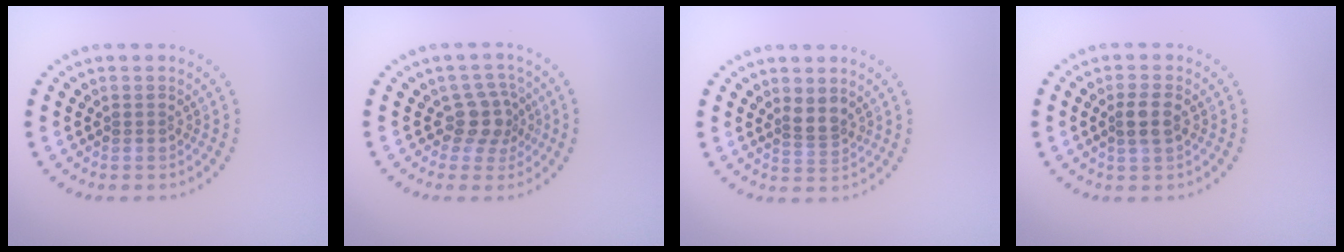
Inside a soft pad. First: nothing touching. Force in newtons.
{"total": 2.9, "press": 2.3, "slide": 1.8}
{"total": 1.9, "press": 1.3, "slide": 1.3}
{"total": 2.1, "press": 2.0, "slide": 0.6}